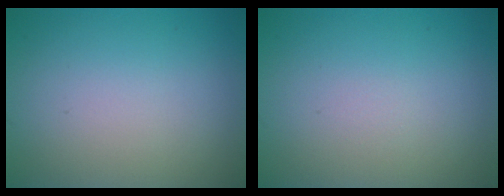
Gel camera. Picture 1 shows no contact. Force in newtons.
{"total": 0.0}